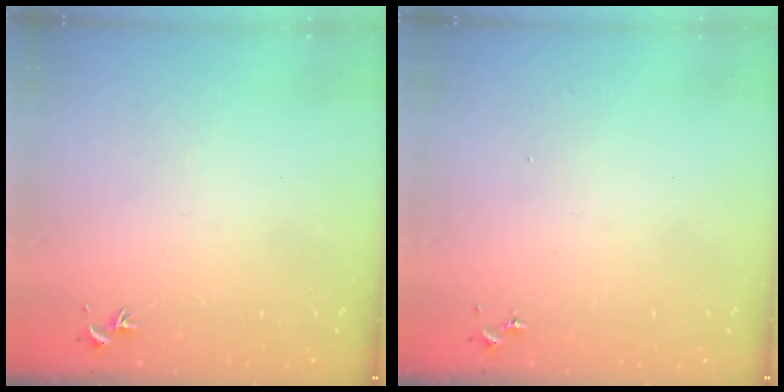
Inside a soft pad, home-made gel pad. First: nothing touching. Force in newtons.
{"total": 0.0}